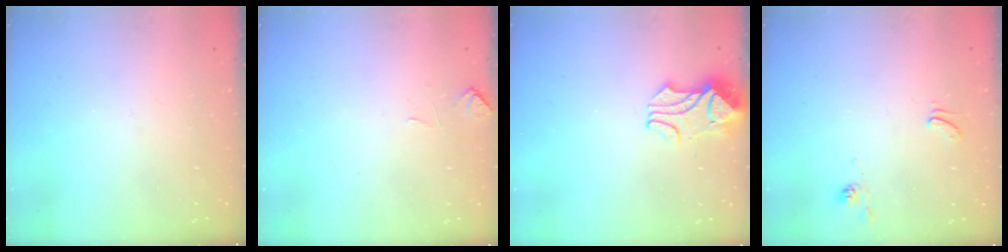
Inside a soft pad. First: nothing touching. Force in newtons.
{"total": 0.5, "press": 0.1, "slide": 0.5}
{"total": 2.2, "press": 2.0, "slide": 0.8}
{"total": 1.7, "press": 1.6, "slide": 0.6}